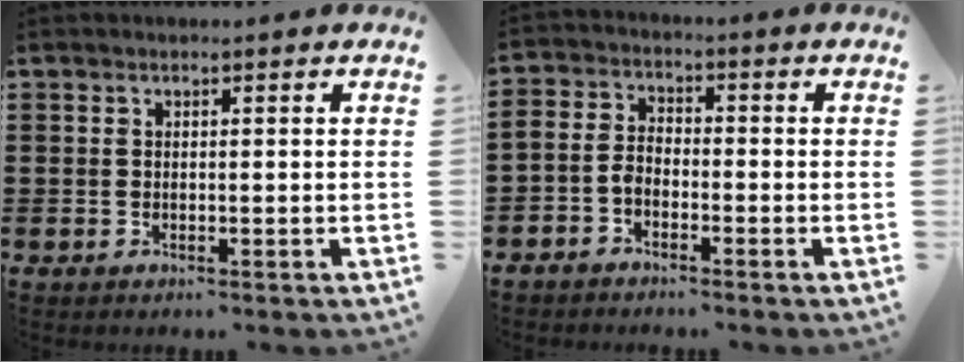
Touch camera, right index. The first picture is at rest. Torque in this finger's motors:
{"motor_torque": [-0.01, 0.29, 0.36, 0.09]}